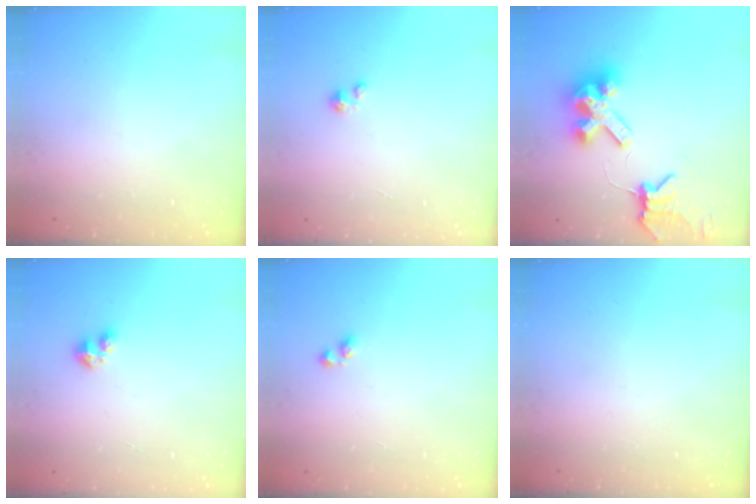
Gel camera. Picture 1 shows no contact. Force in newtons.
{"total": 1.2, "press": 1.1, "slide": 0.1}
{"total": 10.6, "press": 10.5, "slide": 1.4}
{"total": 2.7, "press": 2.7, "slide": 0.3}
{"total": 2.9, "press": 2.9, "slide": 0.2}
{"total": 0.0}